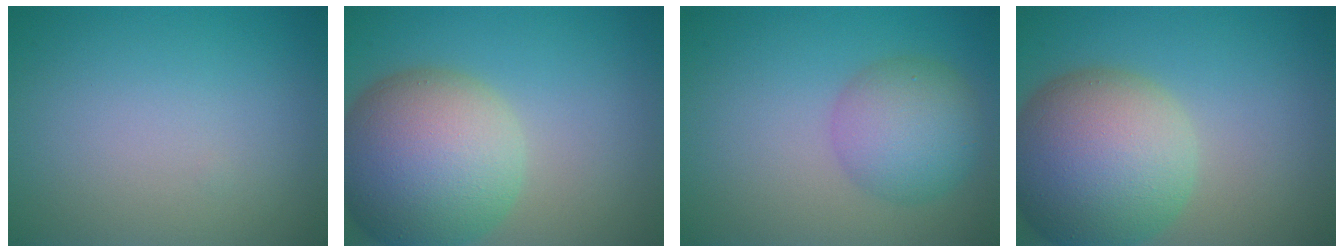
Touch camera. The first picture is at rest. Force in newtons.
{"total": 12.0, "press": 12.0, "slide": 0.5}
{"total": 4.9, "press": 4.9, "slide": 0.1}
{"total": 12.0, "press": 12.0, "slide": 0.5}